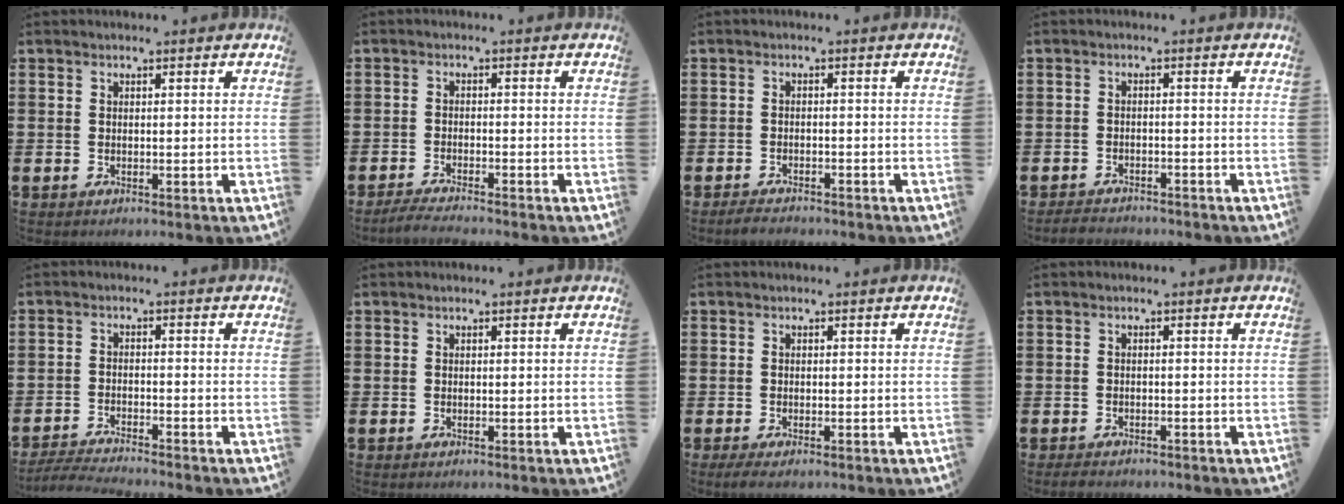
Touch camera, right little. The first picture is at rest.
{"total": 1.9, "force": [-1.8, -0.1, 0.7], "torque": [-0.011, 0.004, -0.035]}
{"total": 1.6, "force": [-1.5, 0.2, 0.4], "torque": [-0.010, 0.003, -0.031]}
{"total": 1.7, "force": [-1.7, 0.2, 0.0], "torque": [-0.005, 0.003, -0.038]}
{"total": 2.8, "force": [-2.7, -0.2, 0.6], "torque": [-0.009, 0.001, -0.055]}
{"total": 0.0}
{"total": 0.8, "force": [-0.4, 0.2, 0.7], "torque": [-0.013, -0.001, -0.007]}
{"total": 0.9, "force": [-0.8, 0.3, 0.3], "torque": [-0.008, 0.001, -0.018]}